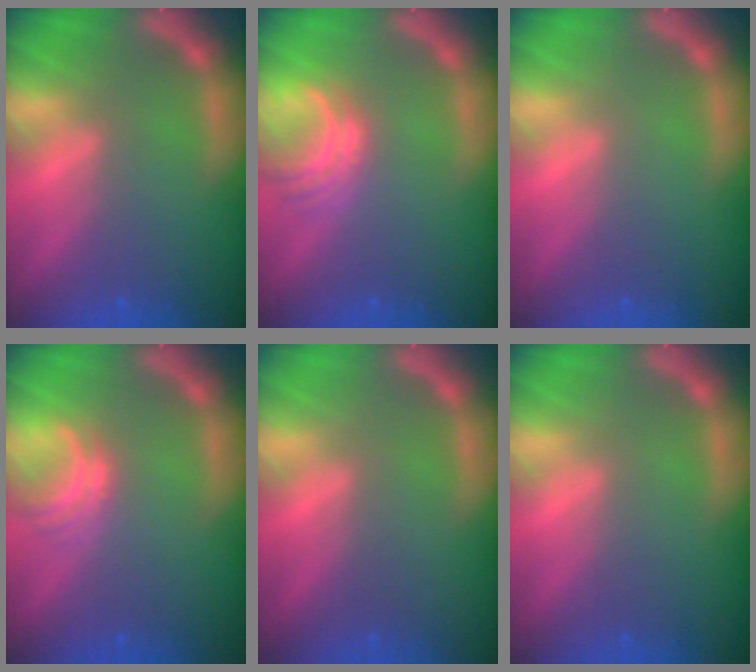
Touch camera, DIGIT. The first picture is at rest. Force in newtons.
{"total": 3.4}
{"total": 0.0}
{"total": 2.5}
{"total": 0.0}
{"total": 0.0}